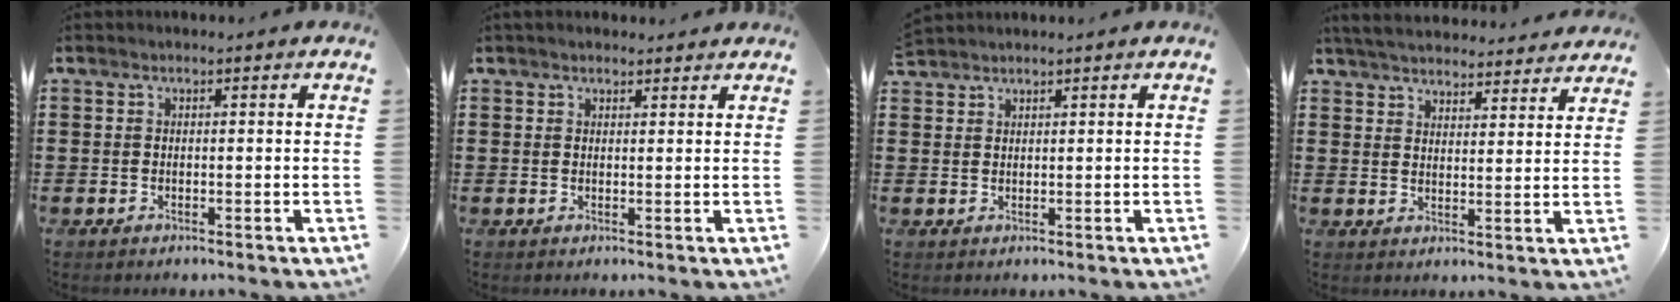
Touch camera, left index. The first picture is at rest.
{"total": 1.5, "force": [1.4, 0.3, 0.3], "torque": [-0.008, 0.002, 0.028]}
{"total": 1.5, "force": [1.5, 0.3, -0.2], "torque": [0.000, 0.001, 0.030]}
{"total": 4.8, "force": [4.7, 0.2, 0.9], "torque": [-0.035, -0.024, 0.085]}